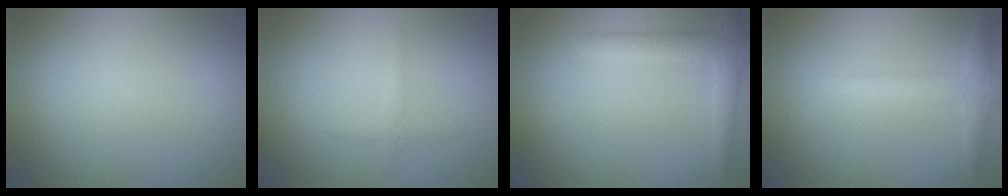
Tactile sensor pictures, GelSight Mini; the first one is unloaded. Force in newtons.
{"total": 0.9, "press": 0.9, "slide": 0.0}
{"total": 2.3, "press": 2.3, "slide": 0.2}
{"total": 2.4, "press": 2.4, "slide": 0.1}